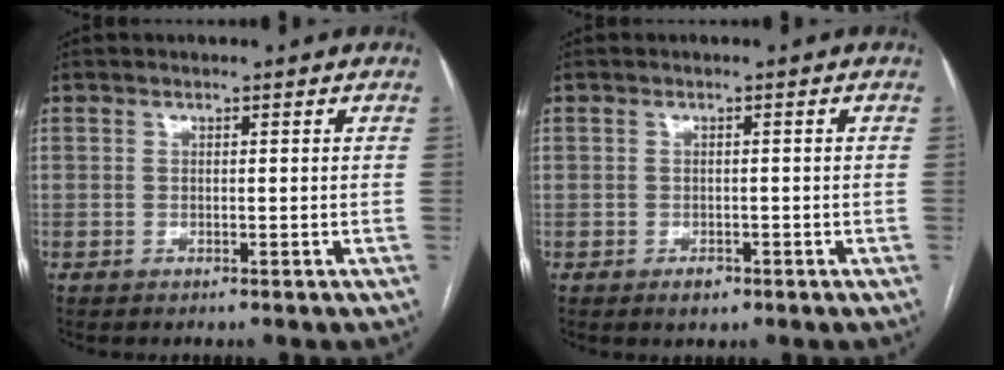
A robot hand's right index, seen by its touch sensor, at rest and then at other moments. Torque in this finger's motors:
{"motor_torque": [-0.18, 0.07, -0.27, -0.08]}